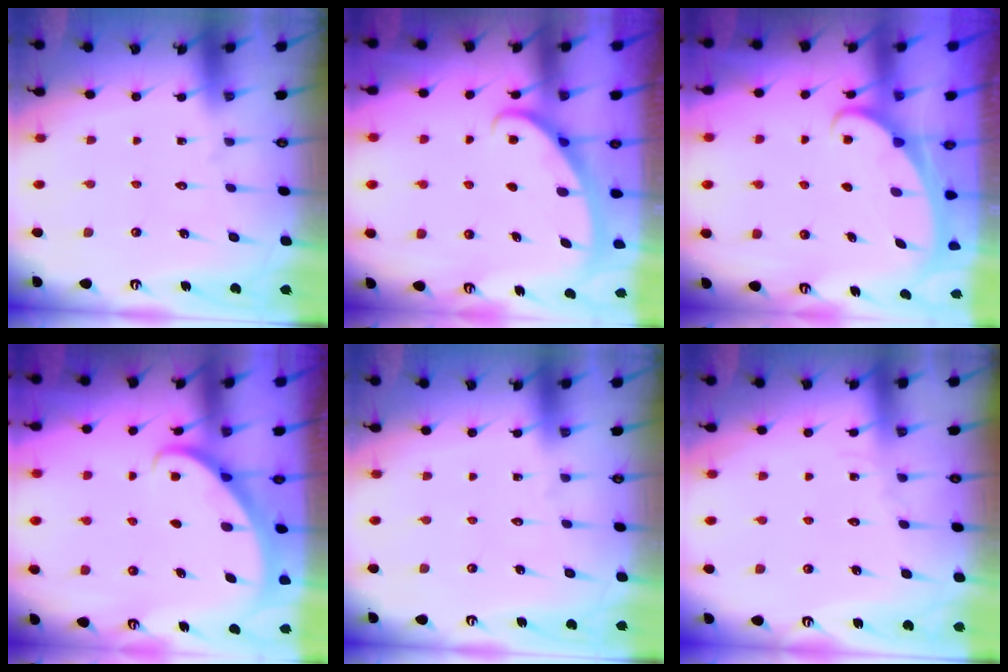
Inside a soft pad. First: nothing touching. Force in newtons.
{"total": 2.8, "press": 2.8, "slide": 0.4}
{"total": 2.5, "press": 2.5, "slide": 0.3}
{"total": 2.7, "press": 2.7, "slide": 0.2}
{"total": 0.0}
{"total": 2.5, "press": 2.5, "slide": 0.3}